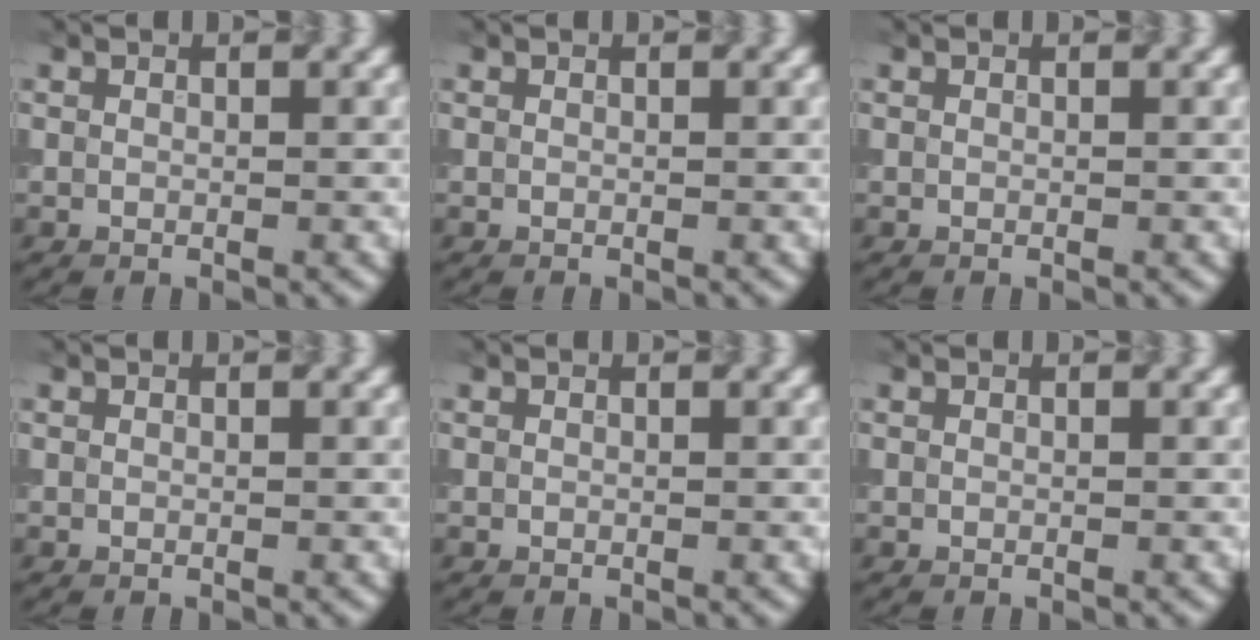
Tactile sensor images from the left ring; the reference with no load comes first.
{"total": 0.0}
{"total": 0.0}
{"total": 0.0}
{"total": 0.0}
{"total": 0.0}